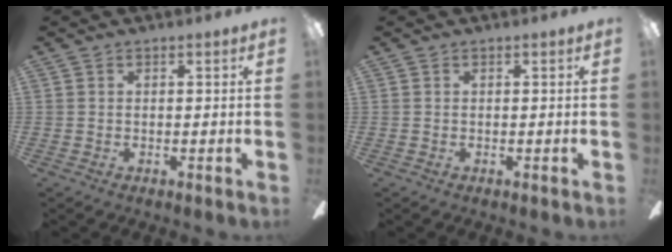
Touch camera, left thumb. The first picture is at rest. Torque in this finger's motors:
{"motor_torque": [0.00, 0.00, -0.06, 0.07, 0.00]}